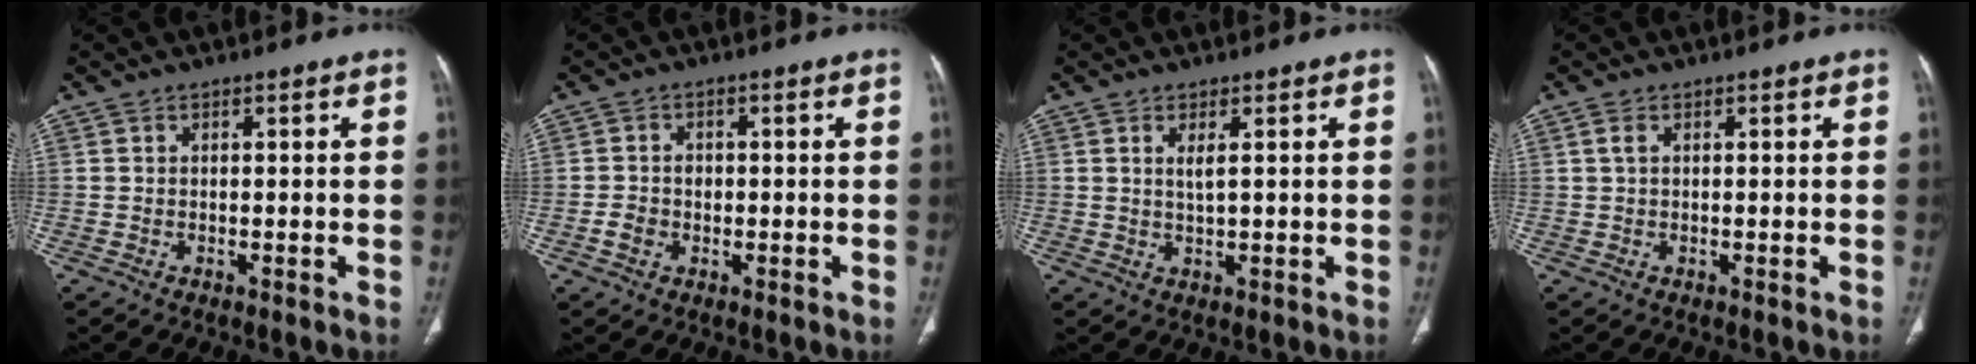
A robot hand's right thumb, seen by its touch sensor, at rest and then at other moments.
{"total": 2.9, "force": [-0.6, 2.4, 1.5], "torque": [-0.023, 0.012, -0.007]}
{"total": 2.2, "force": [0.8, 0.4, 2.0], "torque": [-0.042, -0.008, 0.018]}
{"total": 1.2, "force": [0.4, 0.6, 1.0], "torque": [-0.026, 0.009, 0.010]}